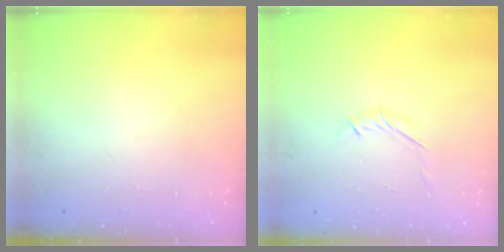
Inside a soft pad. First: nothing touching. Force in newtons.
{"total": 4.0, "press": 3.9, "slide": 0.9}